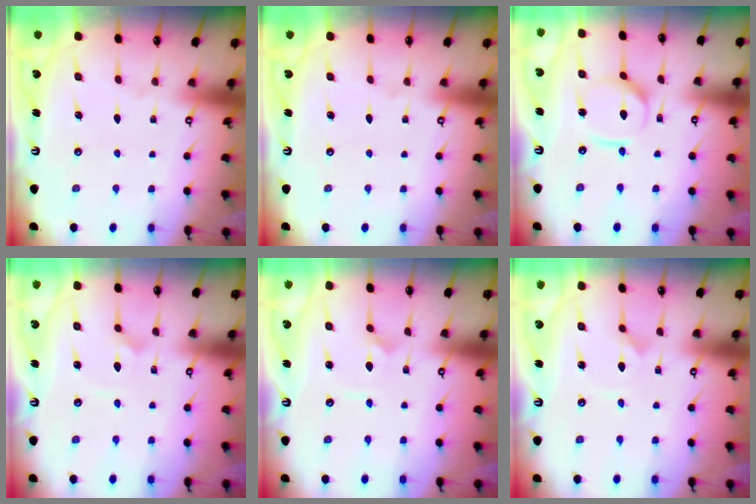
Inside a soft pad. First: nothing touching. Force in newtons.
{"total": 0.0}
{"total": 8.5, "press": 8.4, "slide": 0.9}
{"total": 2.4, "press": 2.4, "slide": 0.2}
{"total": 2.3, "press": 2.3, "slide": 0.1}
{"total": 0.0}